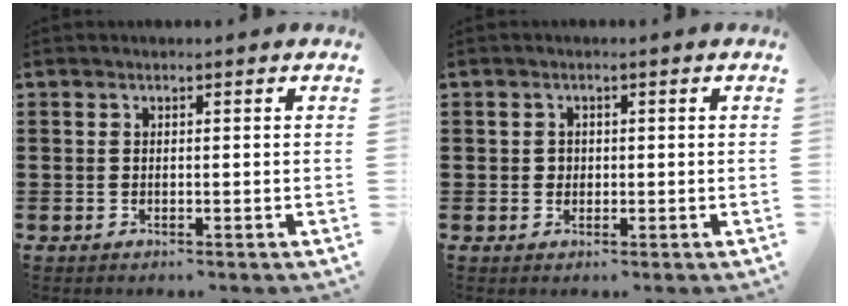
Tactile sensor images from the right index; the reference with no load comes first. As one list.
[{"total": 1.2, "force": [0.1, 1.1, 0.3], "torque": [-0.009, 0.005, 0.002]}]